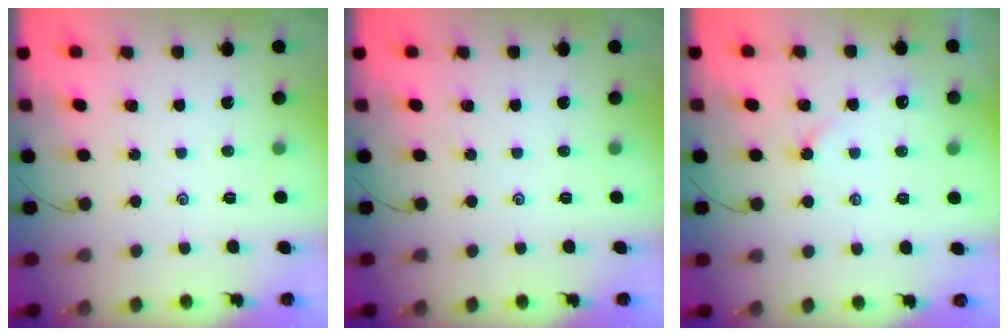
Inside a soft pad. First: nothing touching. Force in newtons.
{"total": 0.0}
{"total": 2.9, "press": 2.9, "slide": 0.5}